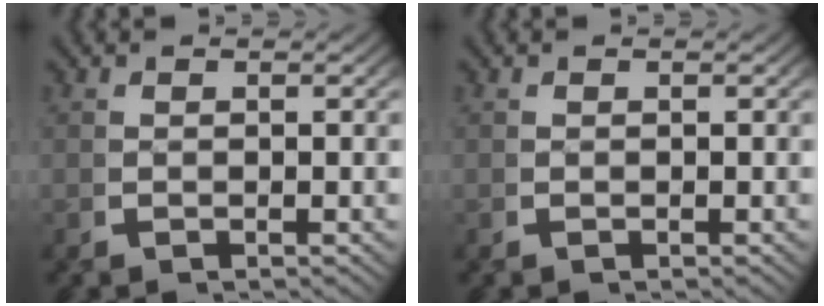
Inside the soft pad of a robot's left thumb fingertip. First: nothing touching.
{"total": 0.0}